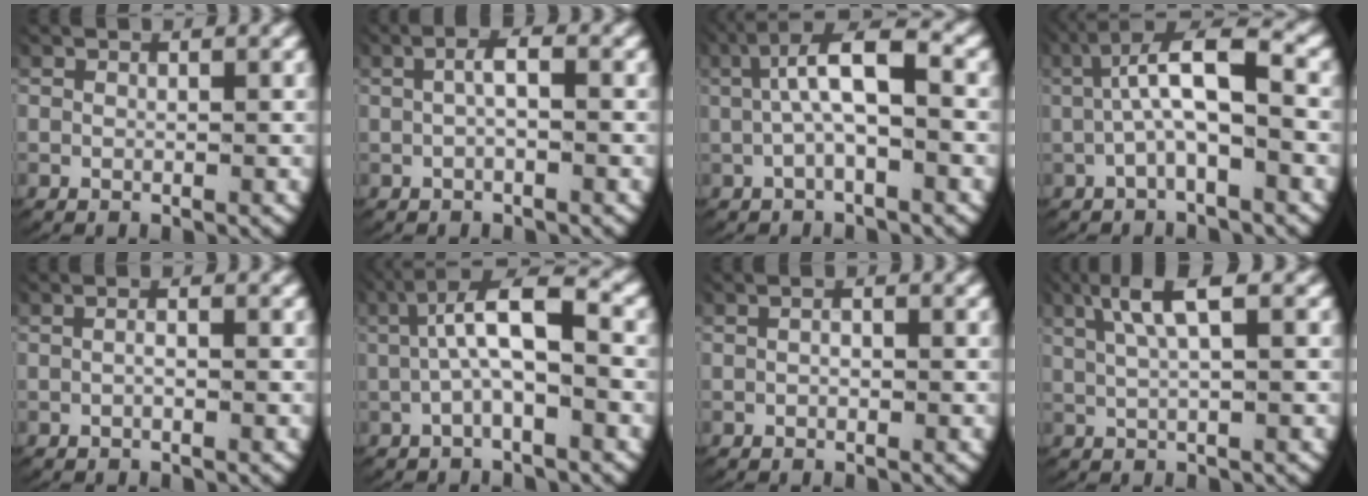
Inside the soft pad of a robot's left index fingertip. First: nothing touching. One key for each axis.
{"total": 1.9, "fx": 0.1, "fy": 0.5, "fz": 1.8, "tx": -0.034, "ty": 0.005, "tz": 0.000}
{"total": 4.9, "fx": 0.0, "fy": 1.9, "fz": 4.5, "tx": -0.083, "ty": 0.007, "tz": -0.002}
{"total": 6.1, "fx": 0.0, "fy": 2.6, "fz": 5.5, "tx": -0.095, "ty": 0.005, "tz": -0.002}
{"total": 0.8, "fx": -0.3, "fy": 0.2, "fz": 0.7, "tx": -0.016, "ty": -0.002, "tz": -0.004}
{"total": 5.6, "fx": 0.0, "fy": 2.3, "fz": 5.1, "tx": -0.088, "ty": 0.005, "tz": -0.001}
{"total": 0.7, "fx": -0.2, "fy": 0.4, "fz": 0.6, "tx": -0.014, "ty": -0.004, "tz": -0.002}
{"total": 5.2, "fx": 2.7, "fy": 1.2, "fz": 4.3, "tx": -0.073, "ty": 0.017, "tz": 0.040}